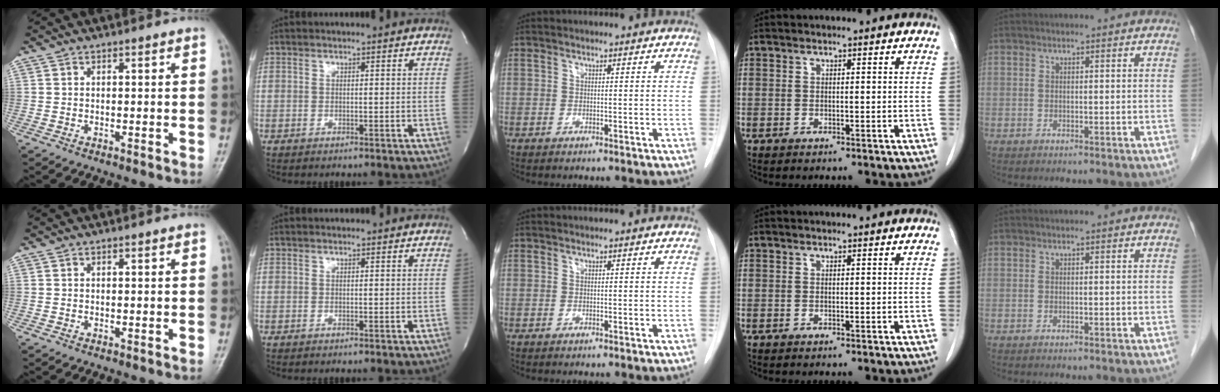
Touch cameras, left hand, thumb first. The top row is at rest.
{}